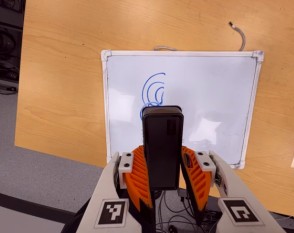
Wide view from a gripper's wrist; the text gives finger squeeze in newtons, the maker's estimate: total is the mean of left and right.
{"total": 6.1, "left": 5.5, "right": 6.7}